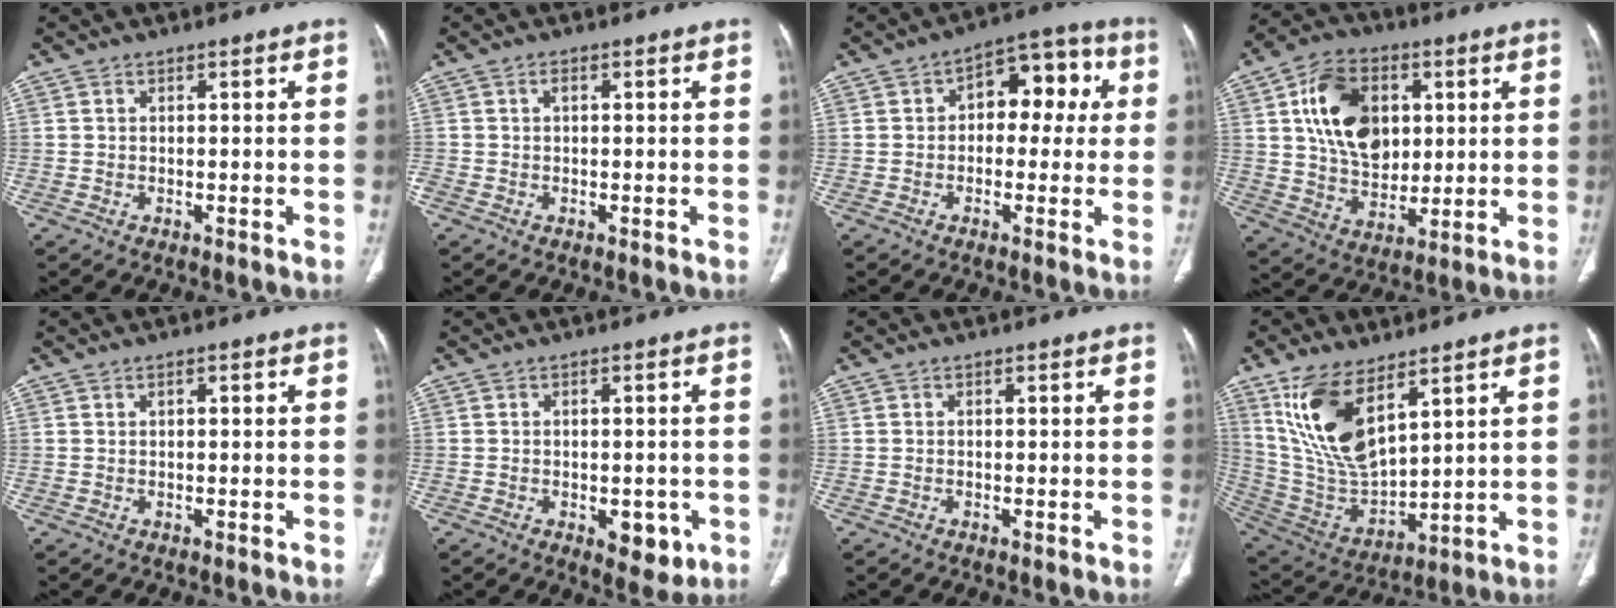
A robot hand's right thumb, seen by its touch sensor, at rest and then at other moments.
{"total": 1.2, "force": [0.2, 0.6, 1.0], "torque": [-0.022, 0.007, 0.004]}
{"total": 10.5, "force": [1.6, 6.7, 7.9], "torque": [-0.057, 0.036, 0.014]}
{"total": 16.2, "force": [4.2, 11.4, 10.8], "torque": [-0.150, -0.009, 0.077]}
{"total": 0.7, "force": [0.3, 0.3, 0.6], "torque": [-0.010, 0.002, 0.007]}
{"total": 5.8, "force": [-1.9, 3.2, 4.5], "torque": [-0.037, 0.003, -0.011]}
{"total": 0.0}
{"total": 16.5, "force": [8.8, 7.1, 12.0], "torque": [-0.222, -0.041, 0.193]}